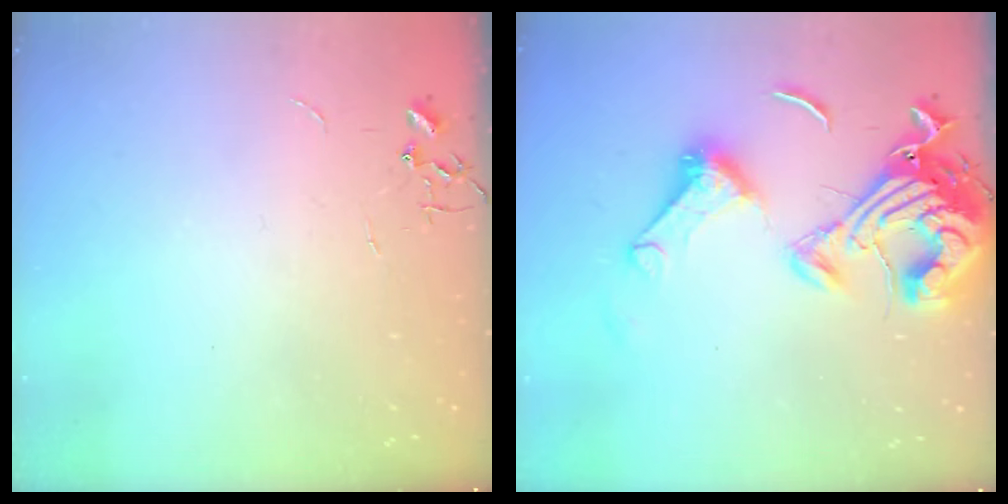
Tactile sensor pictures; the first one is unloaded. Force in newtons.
{"total": 19.7, "press": 19.6, "slide": 2.2}